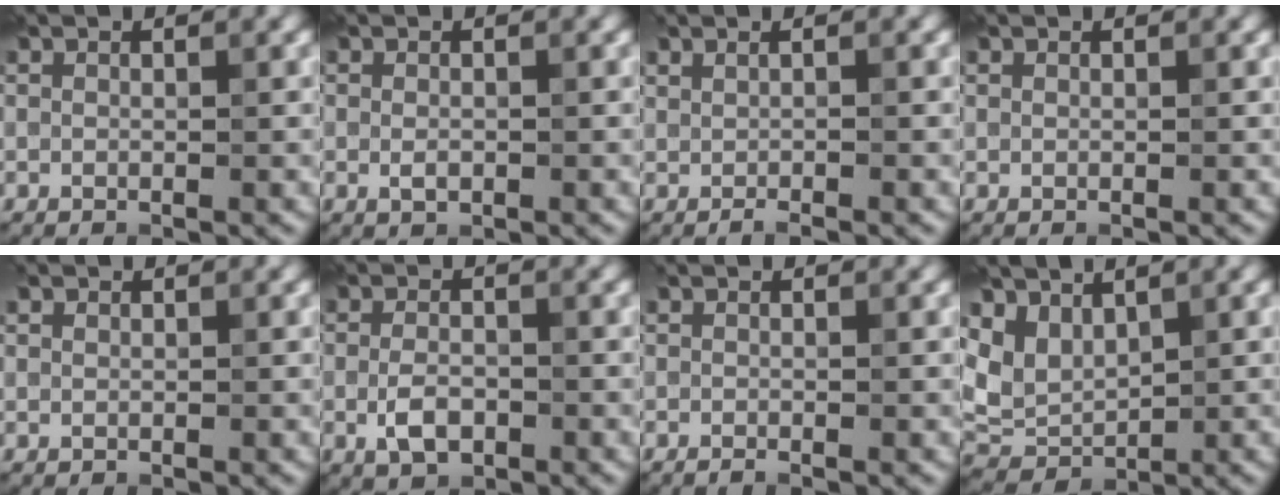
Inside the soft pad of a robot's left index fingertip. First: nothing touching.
{"total": 1.2, "force": [-0.3, 0.7, 0.9], "torque": [-0.017, -0.001, -0.005]}
{"total": 1.5, "force": [-0.1, 0.4, 1.4], "torque": [-0.022, -0.001, -0.003]}
{"total": 0.0}
{"total": 0.8, "force": [0.3, 0.6, 0.4], "torque": [-0.004, 0.001, 0.002]}
{"total": 3.0, "force": [-1.0, 1.7, 2.3], "torque": [-0.043, 0.001, -0.021]}
{"total": 1.0, "force": [-0.5, 0.2, 0.8], "torque": [-0.011, -0.006, -0.011]}
{"total": 3.7, "force": [1.7, 2.7, 1.9], "torque": [-0.039, -0.008, 0.036]}